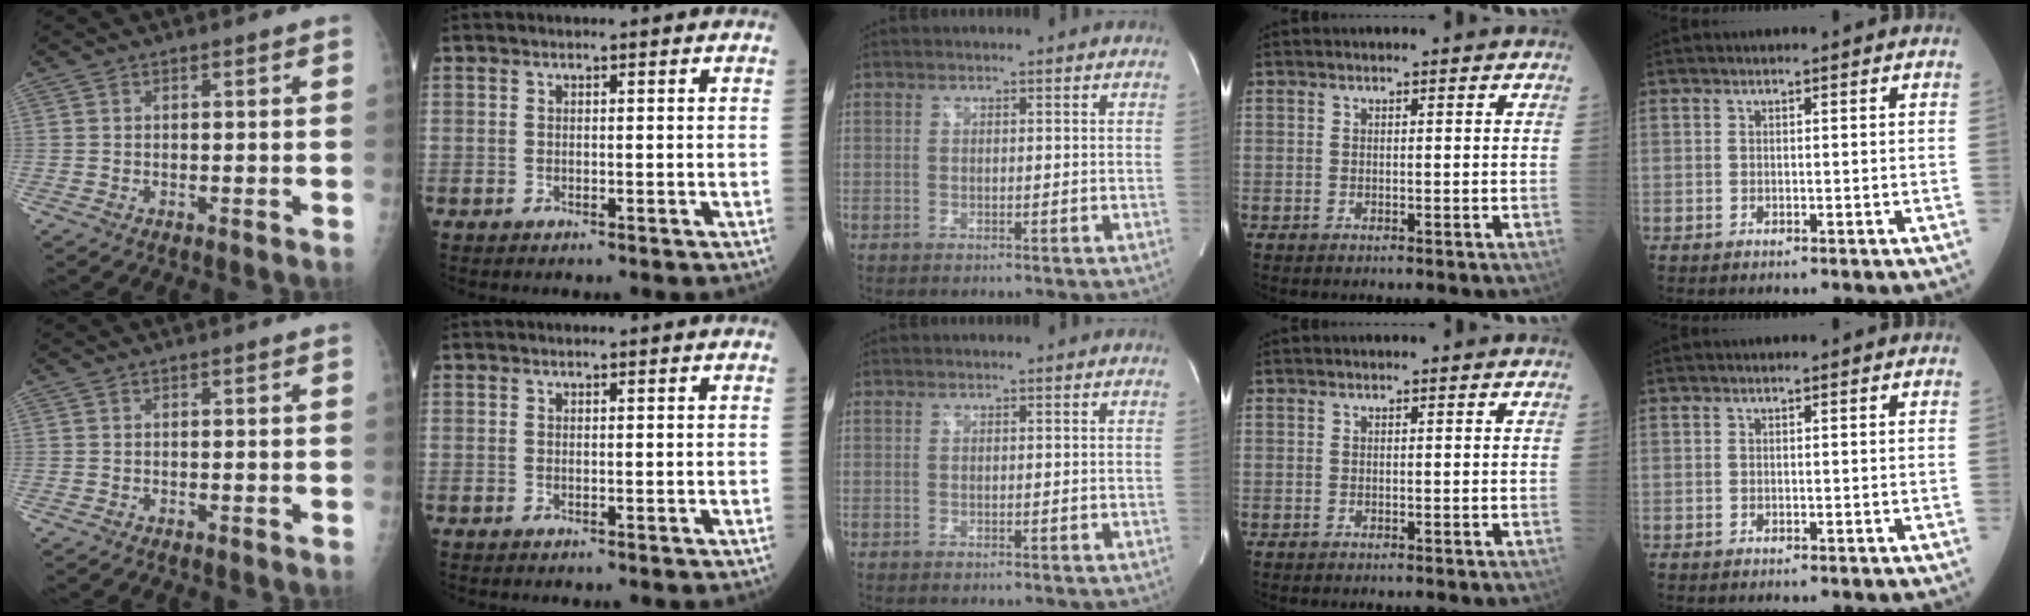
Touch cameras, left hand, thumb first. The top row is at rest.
{}